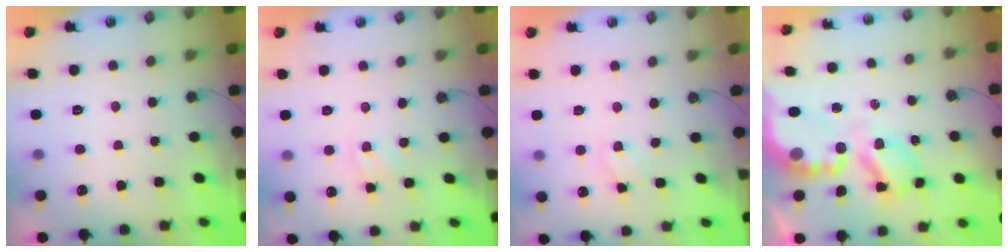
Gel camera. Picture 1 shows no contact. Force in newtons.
{"total": 2.5, "press": 2.5, "slide": 0.5}
{"total": 2.4, "press": 2.3, "slide": 0.4}
{"total": 12.0, "press": 11.9, "slide": 0.7}